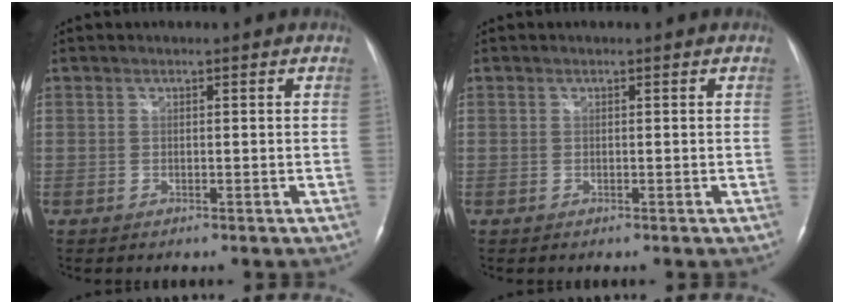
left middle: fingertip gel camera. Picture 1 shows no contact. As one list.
[{"total": 0.0}]